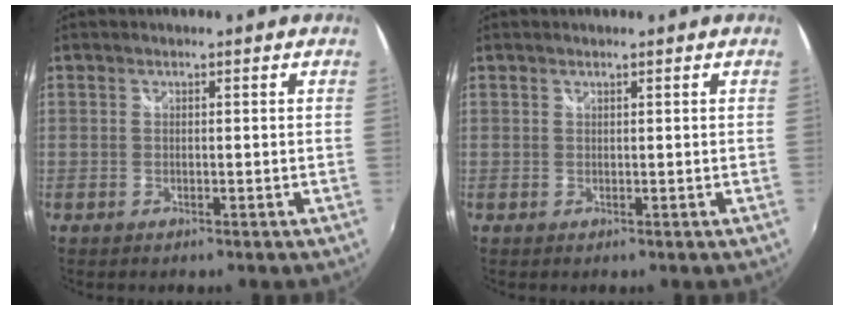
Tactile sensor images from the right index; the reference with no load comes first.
{"total": 0.0}